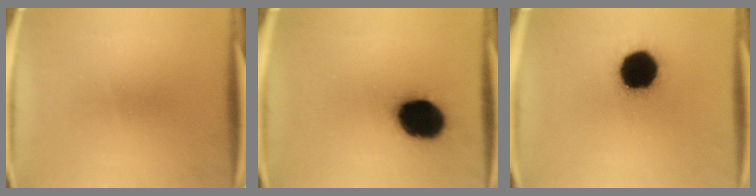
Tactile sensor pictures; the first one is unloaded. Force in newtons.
{"total": 18.7}
{"total": 19.8}